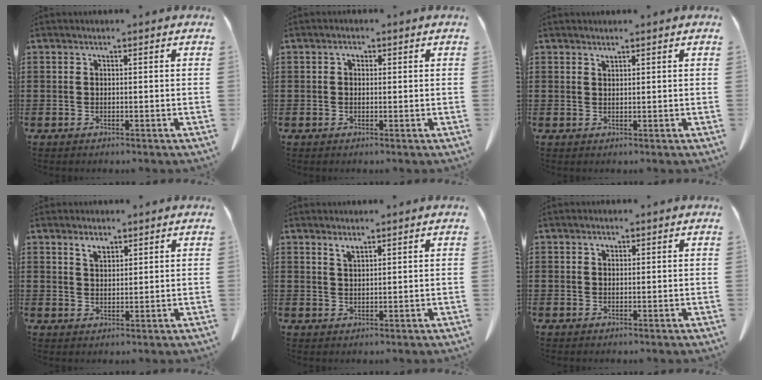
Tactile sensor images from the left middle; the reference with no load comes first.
{"total": 1.1, "force": [0.2, 0.7, 0.8], "torque": [-0.018, 0.006, 0.002]}
{"total": 0.8, "force": [0.8, 0.0, 0.2], "torque": [-0.007, -0.002, 0.016]}
{"total": 2.4, "force": [1.8, 1.0, 1.0], "torque": [-0.016, -0.002, 0.033]}
{"total": 1.7, "force": [1.4, 0.3, 1.0], "torque": [-0.022, 0.000, 0.026]}
{"total": 0.7, "force": [0.4, 0.5, 0.4], "torque": [-0.009, 0.004, 0.007]}